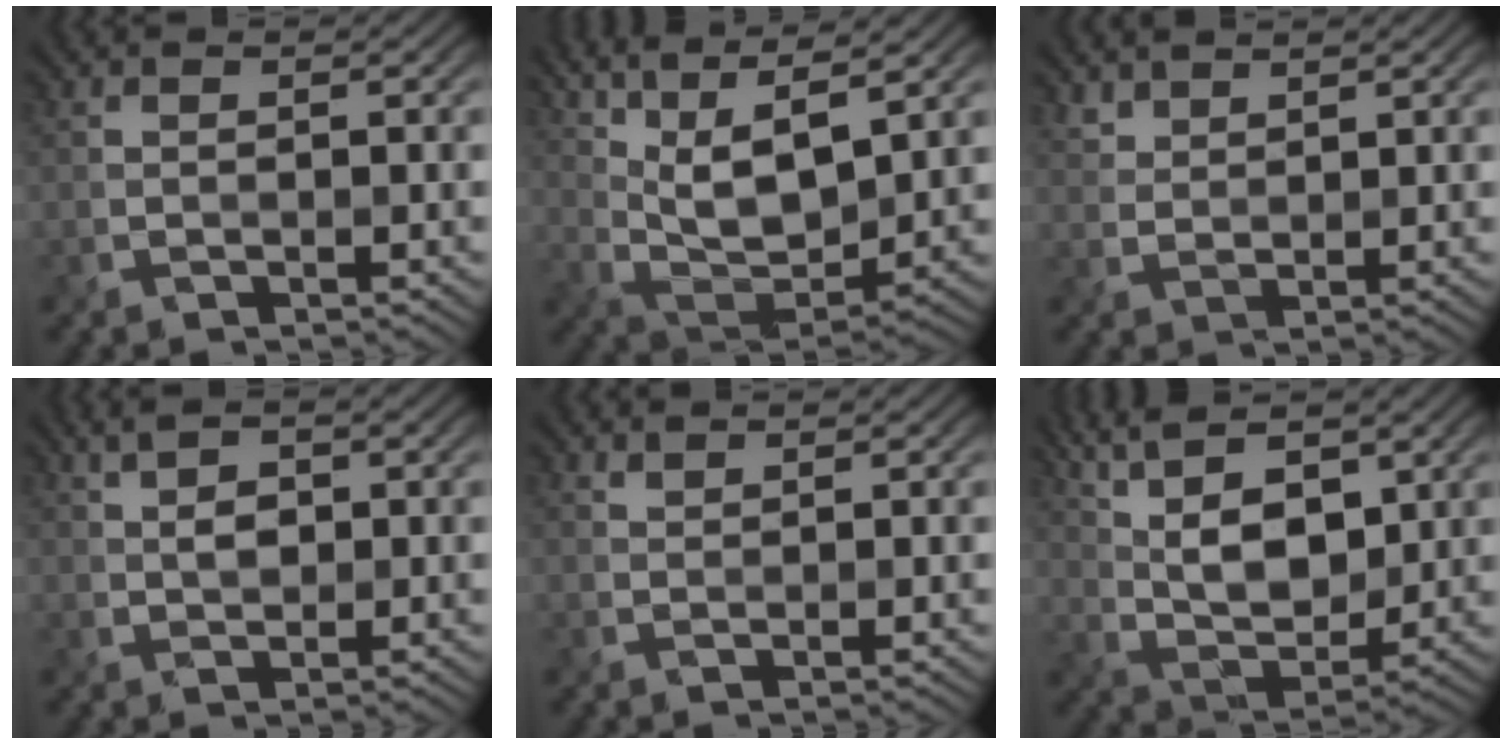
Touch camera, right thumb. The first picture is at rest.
{"total": 13.5, "force": [7.5, 4.5, 10.3], "torque": [-0.237, 0.014, 0.138]}
{"total": 2.4, "force": [2.2, 0.8, 0.7], "torque": [-0.022, -0.001, 0.054]}
{"total": 3.0, "force": [1.0, 1.6, 2.2], "torque": [-0.039, -0.001, 0.020]}
{"total": 0.9, "force": [0.8, 0.1, 0.3], "torque": [-0.007, 0.000, 0.019]}
{"total": 11.2, "force": [5.5, 4.8, 8.5], "torque": [-0.180, 0.008, 0.101]}